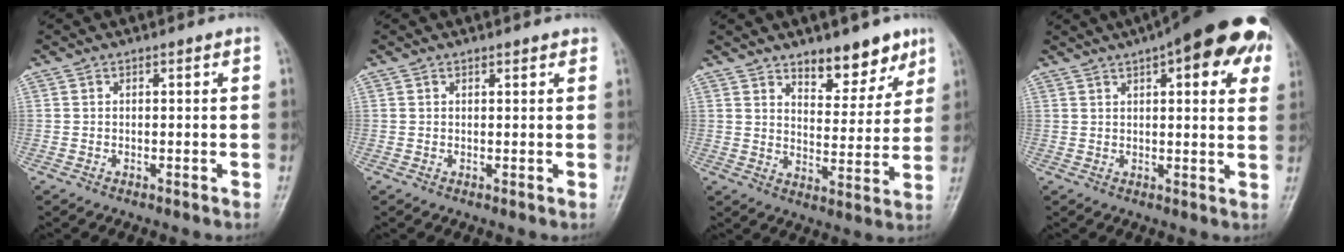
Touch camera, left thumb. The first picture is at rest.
{"total": 1.1, "force": [0.9, 0.4, 0.4], "torque": [-0.001, -0.003, 0.009]}
{"total": 10.2, "force": [7.2, 4.6, 5.5], "torque": [-0.040, -0.049, 0.110]}
{"total": 19.8, "force": [9.3, 6.6, 16.1], "torque": [-0.192, 0.011, 0.114]}